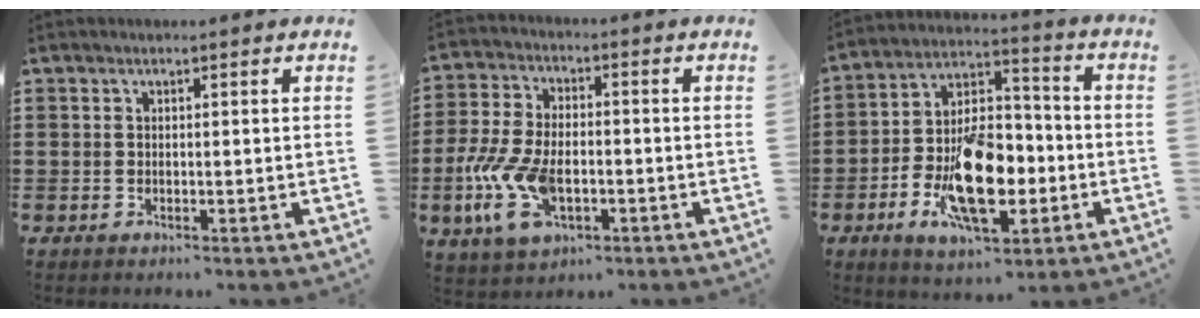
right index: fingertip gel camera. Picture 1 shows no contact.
{"total": 10.6, "force": [-3.1, 5.7, 8.5], "torque": [-0.216, -0.012, -0.060]}
{"total": 14.6, "force": [-4.7, 7.2, 11.8], "torque": [-0.214, -0.001, -0.081]}